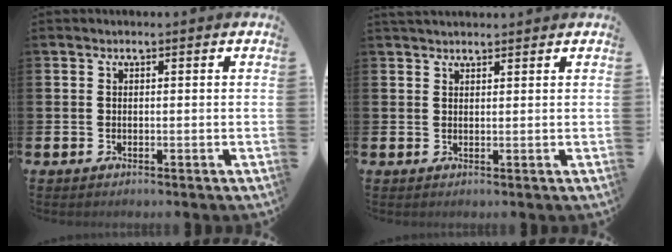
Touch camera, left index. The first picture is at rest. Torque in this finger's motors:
{"motor_torque": [1.05, -0.97, 0.13, 0.03]}